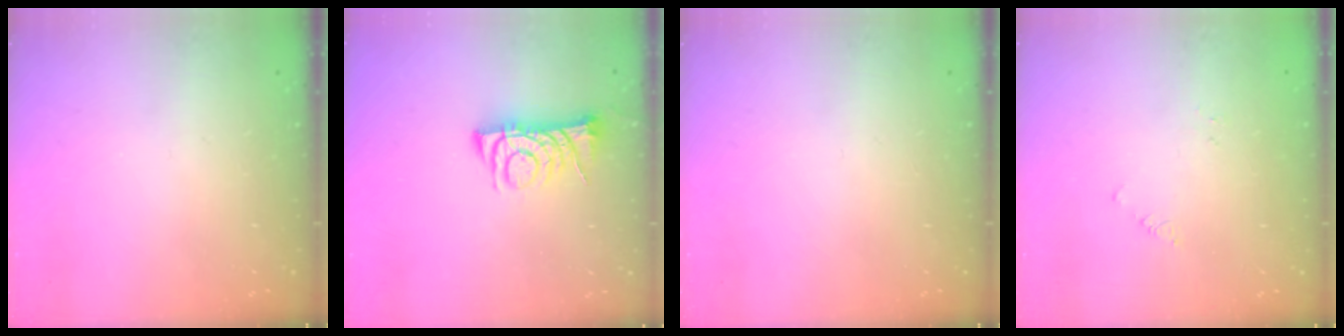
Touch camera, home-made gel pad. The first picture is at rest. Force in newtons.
{"total": 7.2, "press": 7.1, "slide": 0.9}
{"total": 0.0}
{"total": 2.2, "press": 2.2, "slide": 0.2}